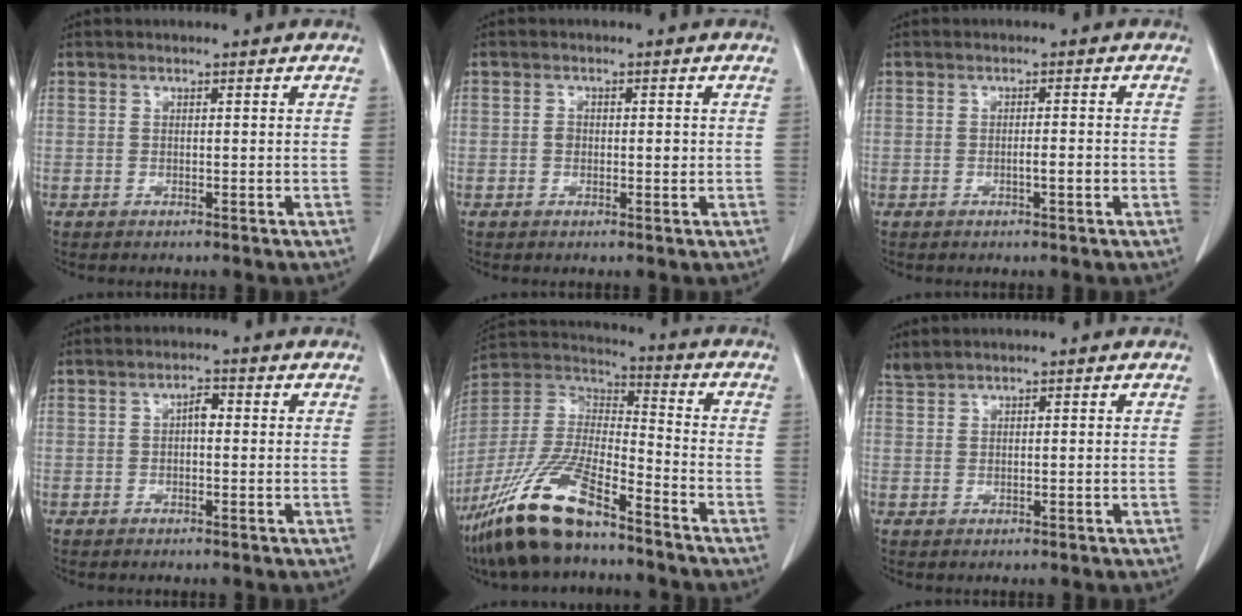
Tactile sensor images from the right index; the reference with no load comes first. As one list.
[{"total": 2.1, "force": [-0.1, 1.3, 1.6], "torque": [-0.025, 0.003, -0.001]}, {"total": 1.9, "force": [-0.6, 0.2, 1.7], "torque": [-0.028, 0.000, -0.011]}, {"total": 2.0, "force": [0.1, 0.9, 1.7], "torque": [-0.024, 0.006, -0.002]}, {"total": 18.5, "force": [-13.0, 4.3, 12.4], "torque": [-0.284, -0.022, -0.245]}, {"total": 1.5, "force": [1.4, -0.2, 0.4], "torque": [-0.010, 0.015, 0.035]}]